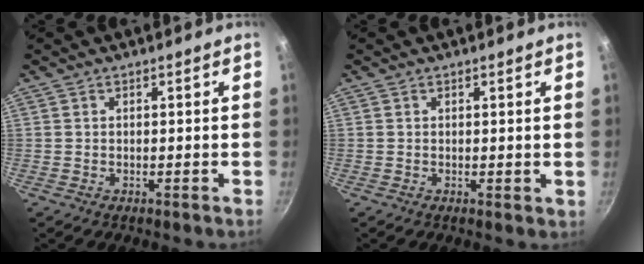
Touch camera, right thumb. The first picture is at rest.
{"total": 0.8, "force": [0.4, 0.4, 0.4], "torque": [-0.001, -0.005, 0.004]}